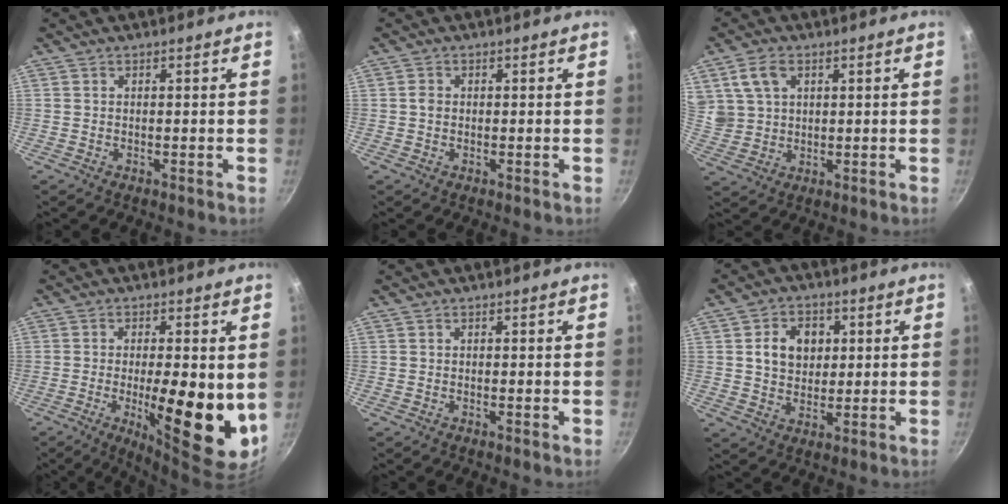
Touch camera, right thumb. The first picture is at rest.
{"total": 1.7, "force": [0.1, 1.2, 1.3], "torque": [-0.026, 0.003, 0.000]}
{"total": 7.4, "force": [3.0, 5.4, 4.1], "torque": [-0.057, -0.010, 0.066]}
{"total": 14.1, "force": [-1.6, 3.8, 13.5], "torque": [-0.189, -0.008, -0.018]}
{"total": 0.0}
{"total": 8.2, "force": [1.8, 6.4, 4.7], "torque": [-0.052, 0.002, 0.027]}